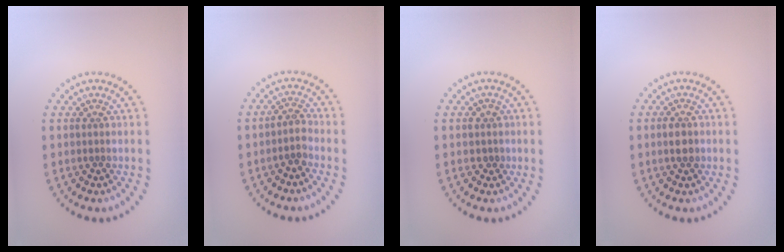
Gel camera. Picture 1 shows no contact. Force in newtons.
{"total": 1.6, "press": 1.3, "slide": 0.9}
{"total": 1.1, "press": 1.0, "slide": 0.5}
{"total": 1.6, "press": 1.6, "slide": 0.1}